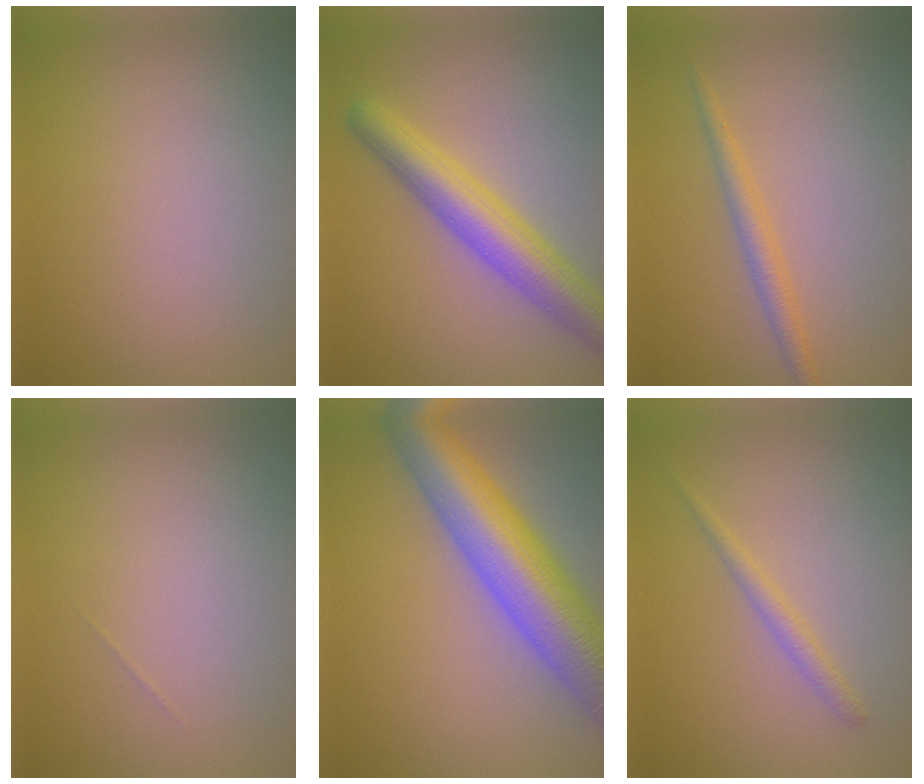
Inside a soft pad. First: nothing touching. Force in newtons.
{"total": 6.1, "press": 6.1, "slide": 0.3}
{"total": 2.0, "press": 2.0, "slide": 0.1}
{"total": 0.0}
{"total": 11.3, "press": 11.3, "slide": 0.6}
{"total": 1.4, "press": 1.4, "slide": 0.1}